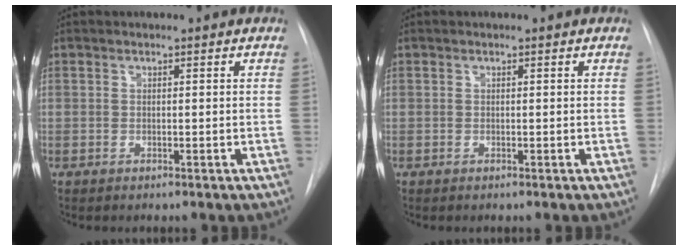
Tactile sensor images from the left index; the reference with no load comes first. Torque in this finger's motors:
{"motor_torque": [-0.06, 0.07, -0.03, 0.00]}